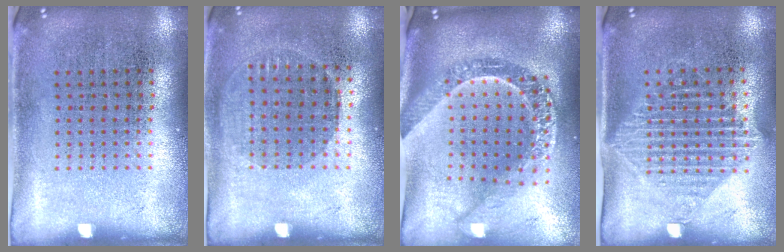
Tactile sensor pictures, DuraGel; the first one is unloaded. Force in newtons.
{"total": 0.8, "press": 0.8, "slide": 0.4}
{"total": 2.9, "press": 2.3, "slide": 1.8}
{"total": 1.4, "press": 1.2, "slide": 0.9}